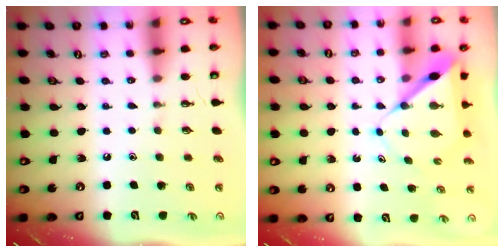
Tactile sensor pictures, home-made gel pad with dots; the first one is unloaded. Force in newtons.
{"total": 7.8, "press": 7.8, "slide": 0.7}